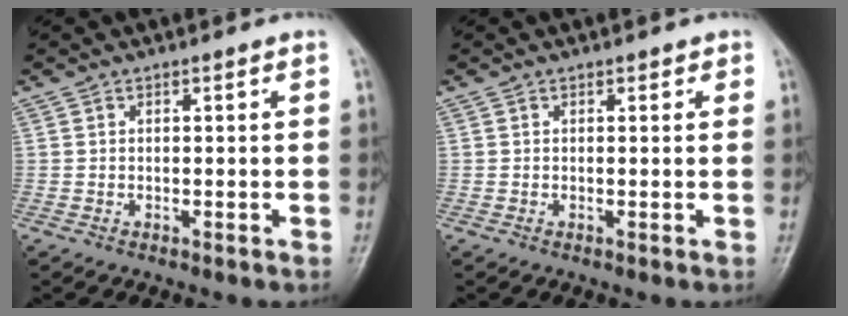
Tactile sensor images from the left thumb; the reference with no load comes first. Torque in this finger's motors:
{"motor_torque": [-0.02, 0.01, -0.18, -0.21, 0.01]}